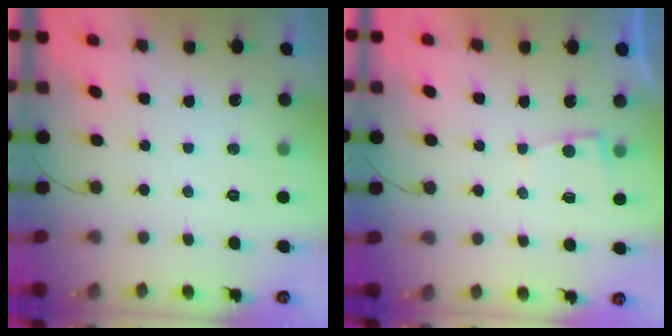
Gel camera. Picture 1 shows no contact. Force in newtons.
{"total": 2.4, "press": 2.4, "slide": 0.4}